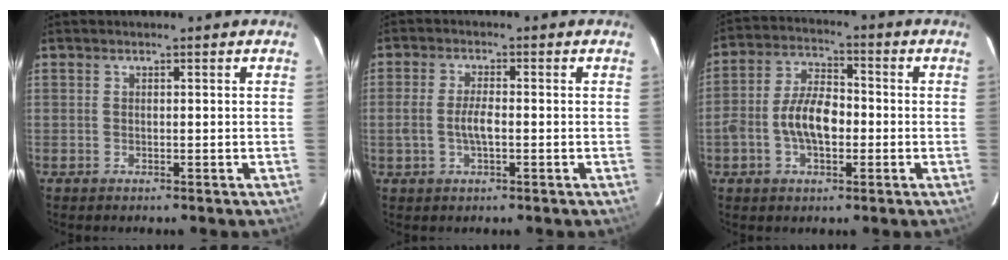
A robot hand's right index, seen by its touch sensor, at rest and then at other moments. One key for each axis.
{"total": 4.0, "fx": -0.8, "fy": 1.3, "fz": 3.7, "tx": -0.075, "ty": 0.001, "tz": -0.016}
{"total": 9.0, "fx": -1.9, "fy": 4.8, "fz": 7.3, "tx": -0.146, "ty": 0.015, "tz": -0.035}